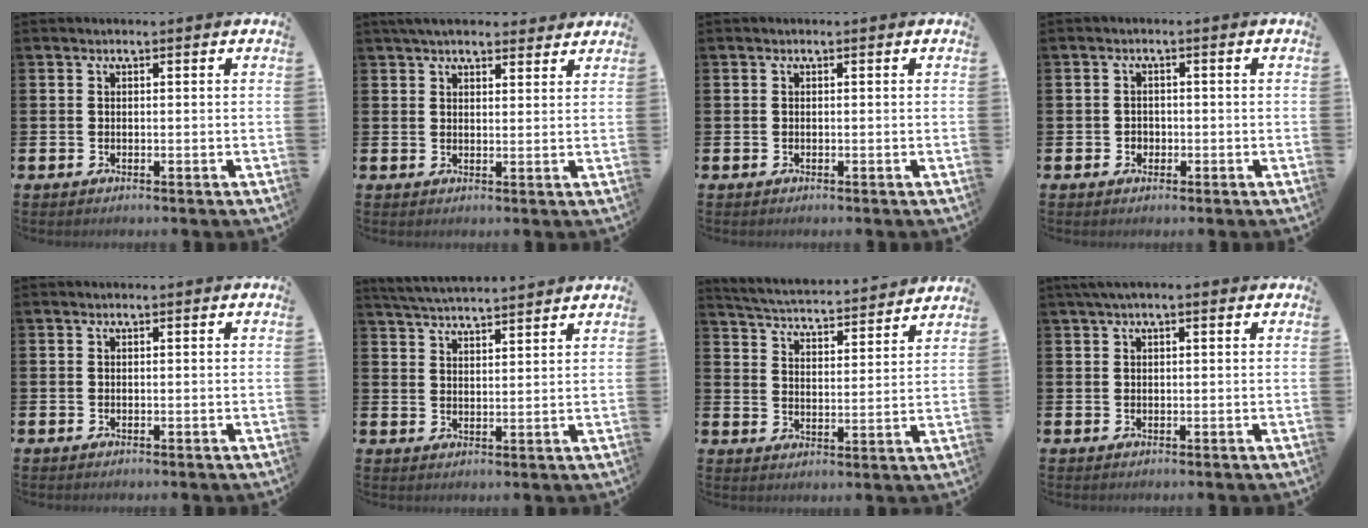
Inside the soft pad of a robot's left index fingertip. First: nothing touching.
{"total": 4.5, "force": [4.2, 1.3, 1.1], "torque": [-0.027, -0.009, 0.077]}
{"total": 0.0}
{"total": 1.3, "force": [-0.3, 1.3, 0.3], "torque": [-0.004, 0.005, -0.010]}
{"total": 0.0}
{"total": 4.6, "force": [4.6, 0.0, 0.4], "torque": [-0.027, -0.024, 0.085]}
{"total": 4.6, "force": [4.6, 0.3, 0.5], "torque": [-0.035, -0.040, 0.076]}
{"total": 1.8, "force": [1.2, 0.4, 1.3], "torque": [-0.022, 0.004, 0.020]}